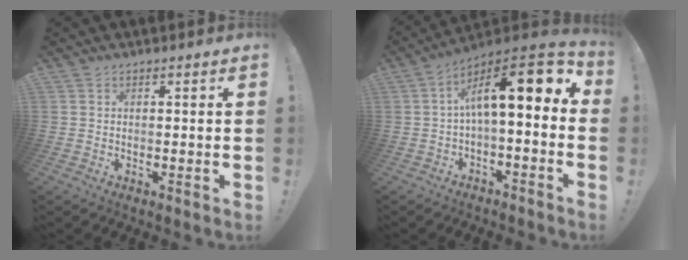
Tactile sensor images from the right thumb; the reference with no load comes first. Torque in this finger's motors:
{"motor_torque": [2.68, 2.32, 1.87, -0.39, 0.09]}